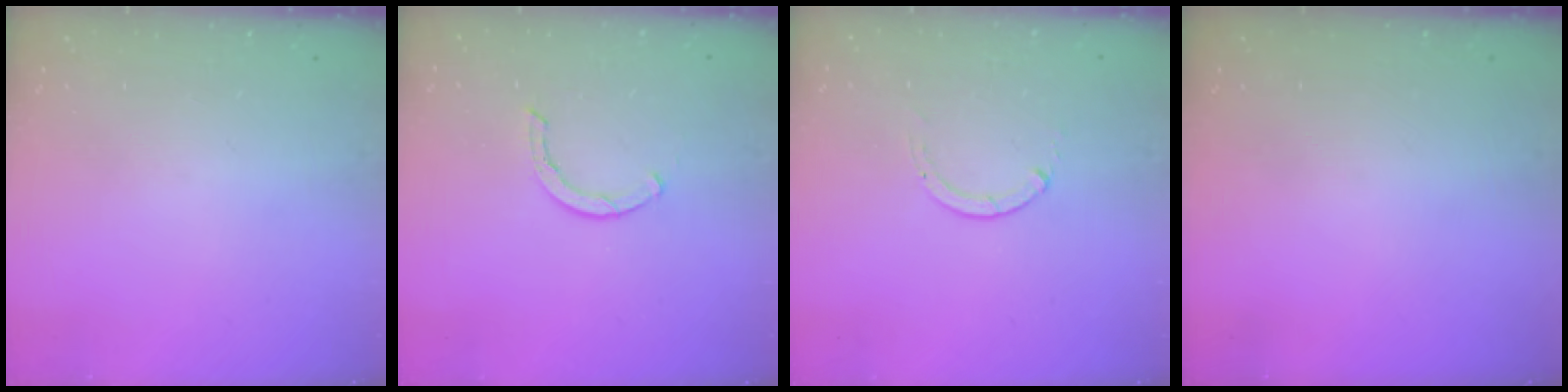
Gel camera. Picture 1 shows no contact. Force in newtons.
{"total": 1.7, "press": 1.6, "slide": 0.3}
{"total": 0.0}
{"total": 0.0}